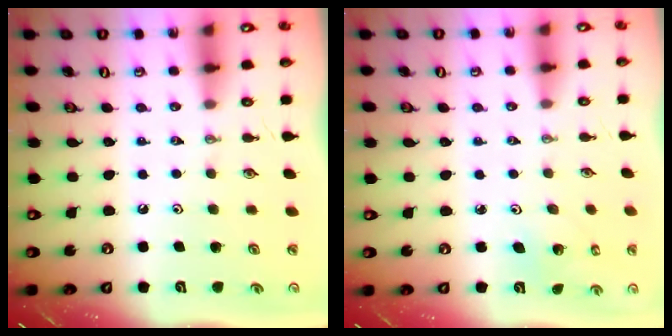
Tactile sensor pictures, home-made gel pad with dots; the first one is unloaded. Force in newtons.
{"total": 2.2, "press": 2.2, "slide": 0.2}